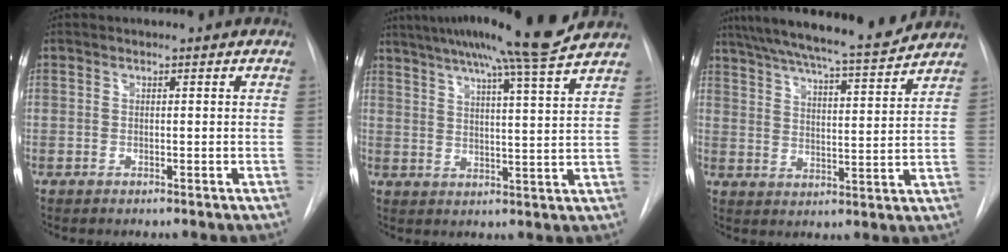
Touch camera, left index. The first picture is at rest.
{"total": 17.9, "force": [15.1, -1.5, 9.5], "torque": [-0.160, -0.006, 0.207]}
{"total": 18.5, "force": [16.8, 1.0, 7.7], "torque": [-0.130, 0.000, 0.242]}